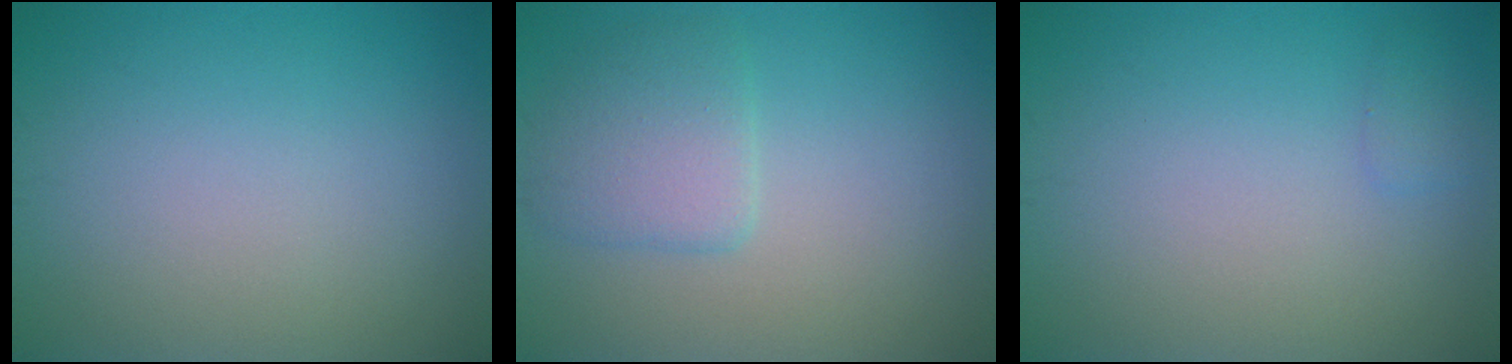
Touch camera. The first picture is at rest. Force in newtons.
{"total": 2.9, "press": 2.9, "slide": 0.3}
{"total": 0.7, "press": 0.7, "slide": 0.0}